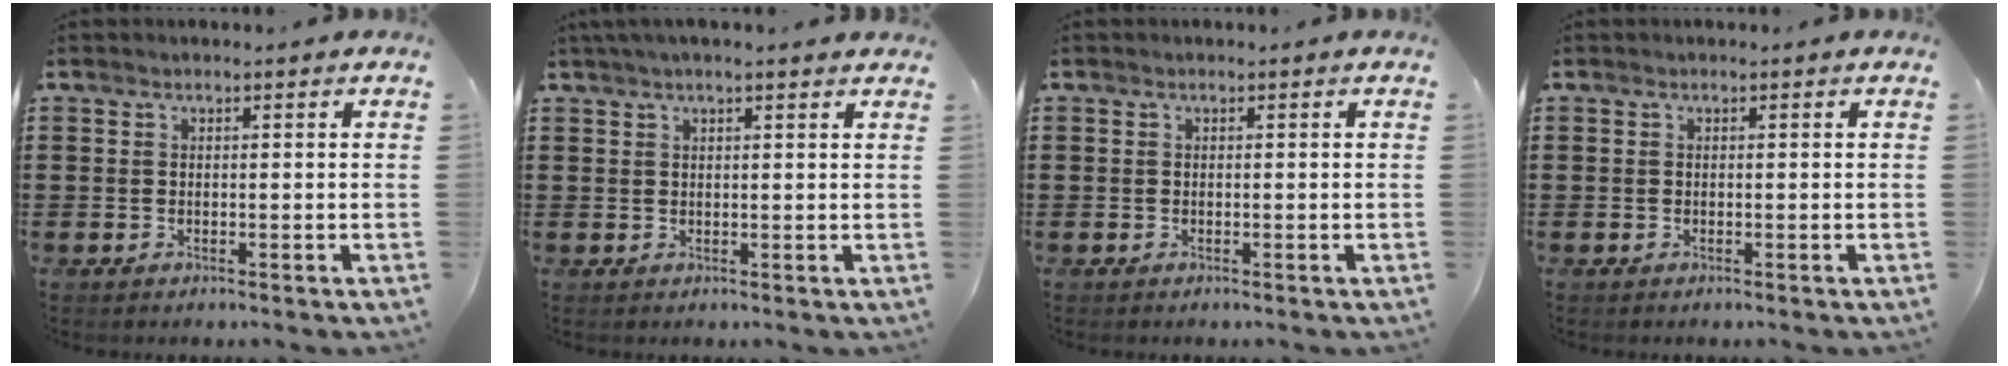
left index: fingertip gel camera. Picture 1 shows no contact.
{"total": 2.1, "force": [1.6, 0.0, 1.3], "torque": [-0.028, 0.002, 0.030]}
{"total": 0.0}
{"total": 0.0}